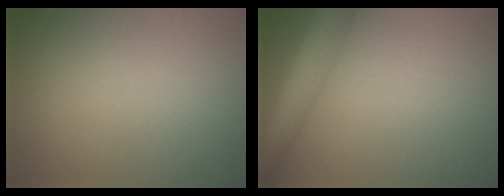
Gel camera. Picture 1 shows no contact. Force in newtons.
{"total": 7.2, "press": 7.2, "slide": 0.3}